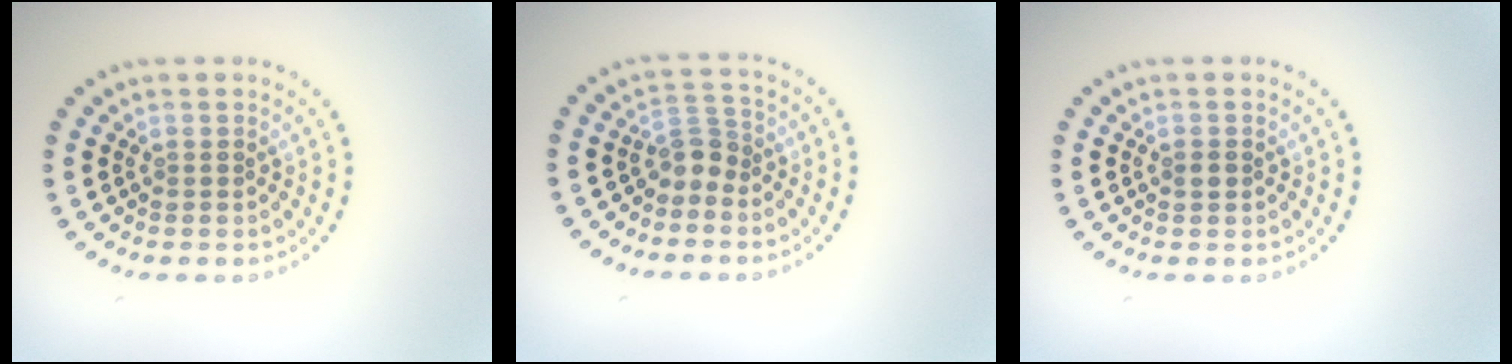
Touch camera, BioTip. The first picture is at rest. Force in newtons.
{"total": 2.1, "press": 1.6, "slide": 1.3}
{"total": 0.8, "press": 0.8, "slide": 0.0}